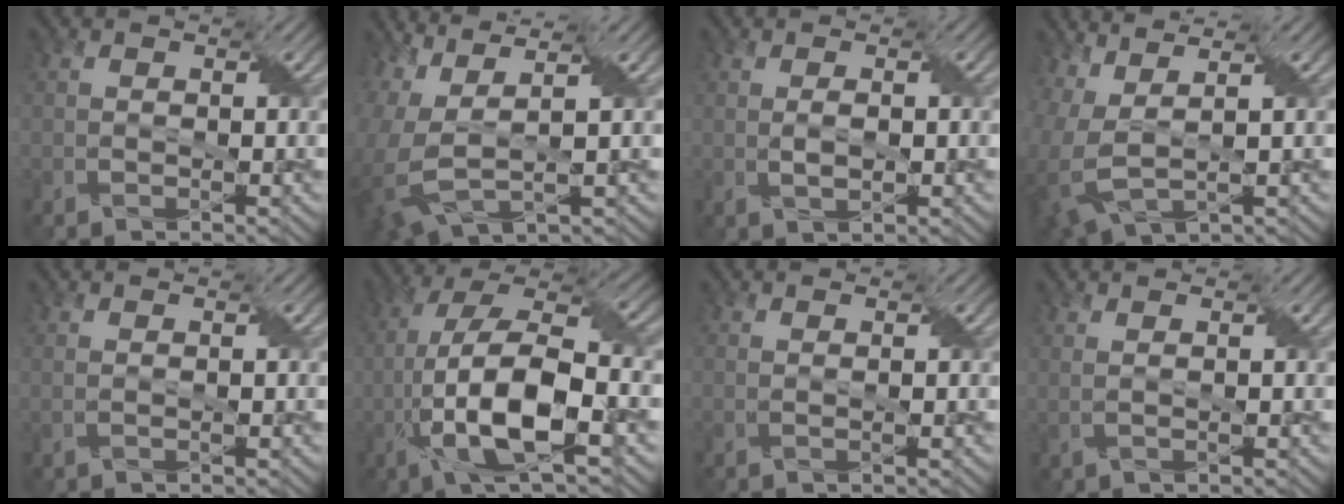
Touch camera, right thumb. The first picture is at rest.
{"total": 11.0, "force": [1.6, 5.3, 9.5], "torque": [-0.246, -0.018, 0.057]}
{"total": 1.8, "force": [0.1, 0.5, 1.7], "torque": [-0.036, 0.001, 0.004]}
{"total": 8.2, "force": [2.1, 3.9, 6.9], "torque": [-0.182, -0.003, 0.063]}
{"total": 1.0, "force": [0.7, 0.1, 0.7], "torque": [-0.017, -0.003, 0.007]}
{"total": 13.9, "force": [-3.5, 5.0, 12.5], "torque": [-0.267, -0.002, -0.067]}
{"total": 1.0, "force": [0.6, 0.0, 0.8], "torque": [-0.017, 0.002, 0.006]}
{"total": 2.2, "force": [1.3, 0.5, 1.6], "torque": [-0.027, 0.001, 0.006]}